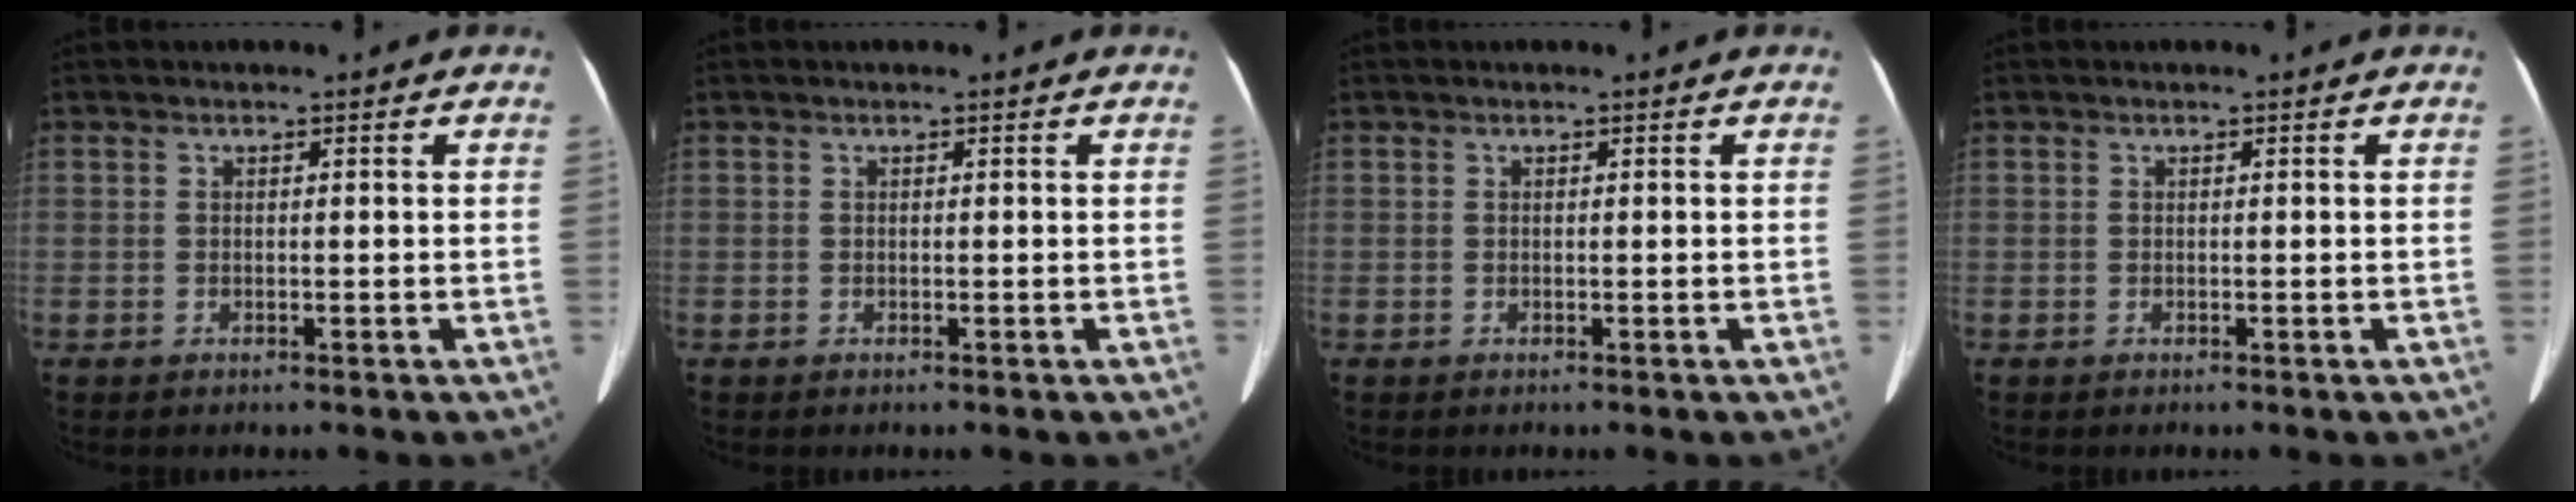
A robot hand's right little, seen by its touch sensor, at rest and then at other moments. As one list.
[{"total": 0.0}, {"total": 0.0}, {"total": 0.0}]